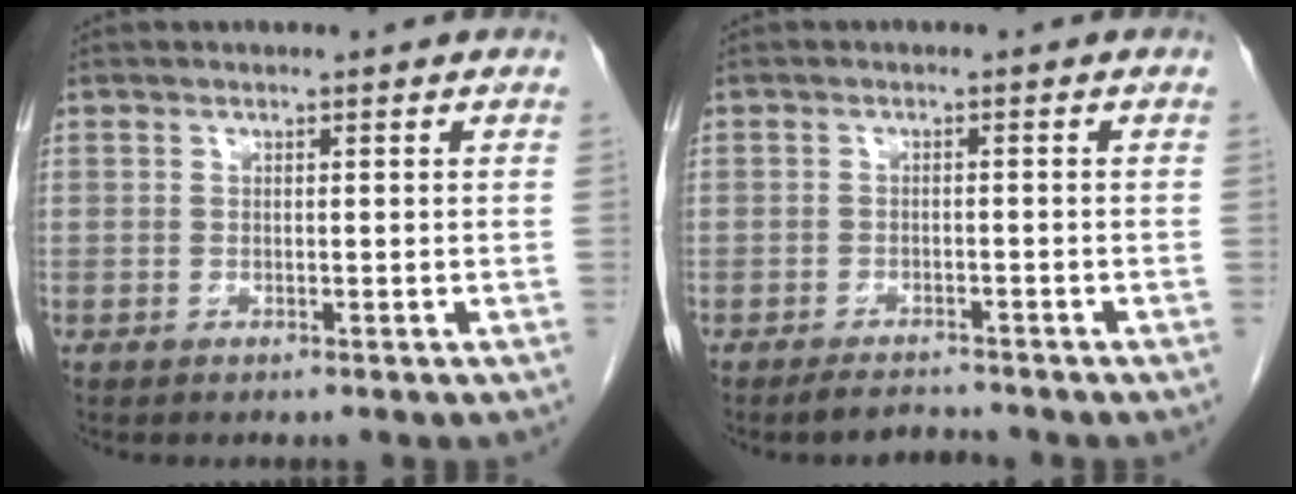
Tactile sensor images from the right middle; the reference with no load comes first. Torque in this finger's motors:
{"motor_torque": [0.16, -0.46, 0.05, 0.03]}